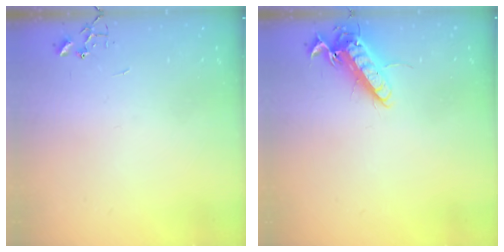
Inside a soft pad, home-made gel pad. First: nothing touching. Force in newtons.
{"total": 13.5, "press": 13.5, "slide": 1.2}